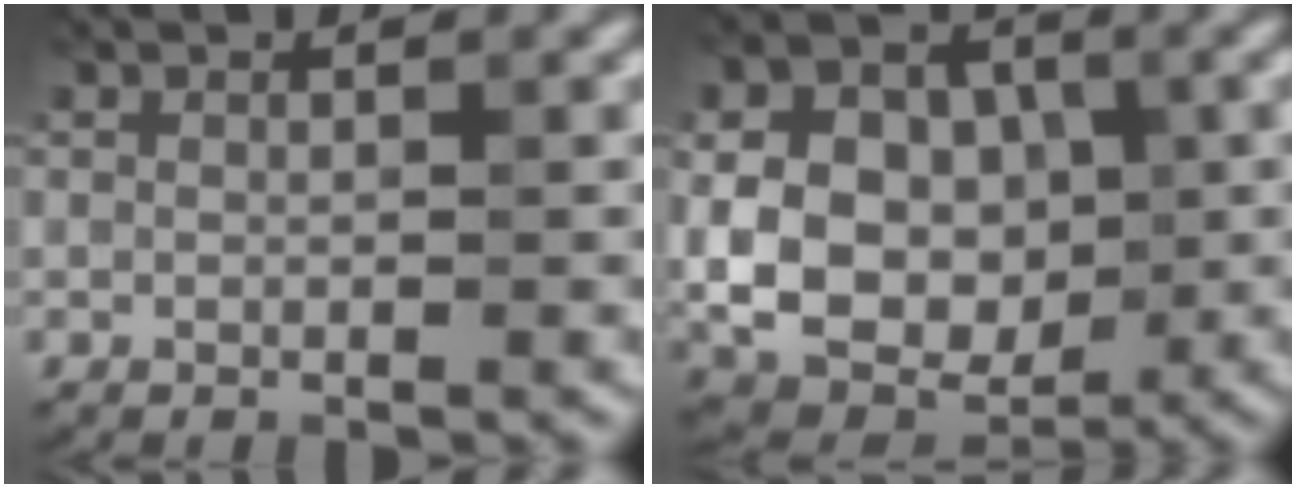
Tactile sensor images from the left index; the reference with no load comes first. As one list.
[{"total": 10.2, "force": [0.1, 7.7, 6.7], "torque": [-0.110, -0.002, -0.004]}]